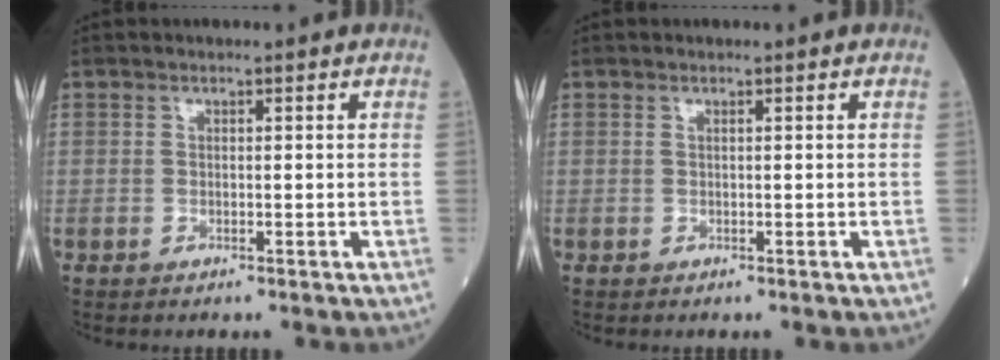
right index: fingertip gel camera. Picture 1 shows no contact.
{"total": 0.0}